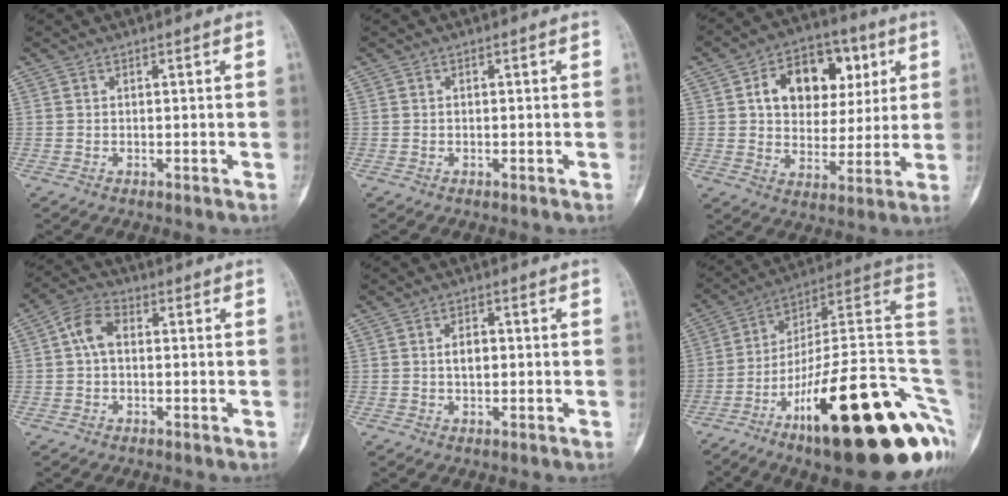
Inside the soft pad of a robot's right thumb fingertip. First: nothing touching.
{"total": 0.0}
{"total": 16.4, "force": [5.1, 11.4, 10.6], "torque": [-0.117, 0.003, 0.081]}
{"total": 5.9, "force": [0.7, 3.7, 4.6], "torque": [-0.085, 0.019, 0.004]}
{"total": 3.3, "force": [0.2, 1.9, 2.7], "torque": [-0.042, 0.005, 0.001]}
{"total": 31.9, "force": [-10.2, 9.6, 28.7], "torque": [-0.305, 0.090, -0.152]}